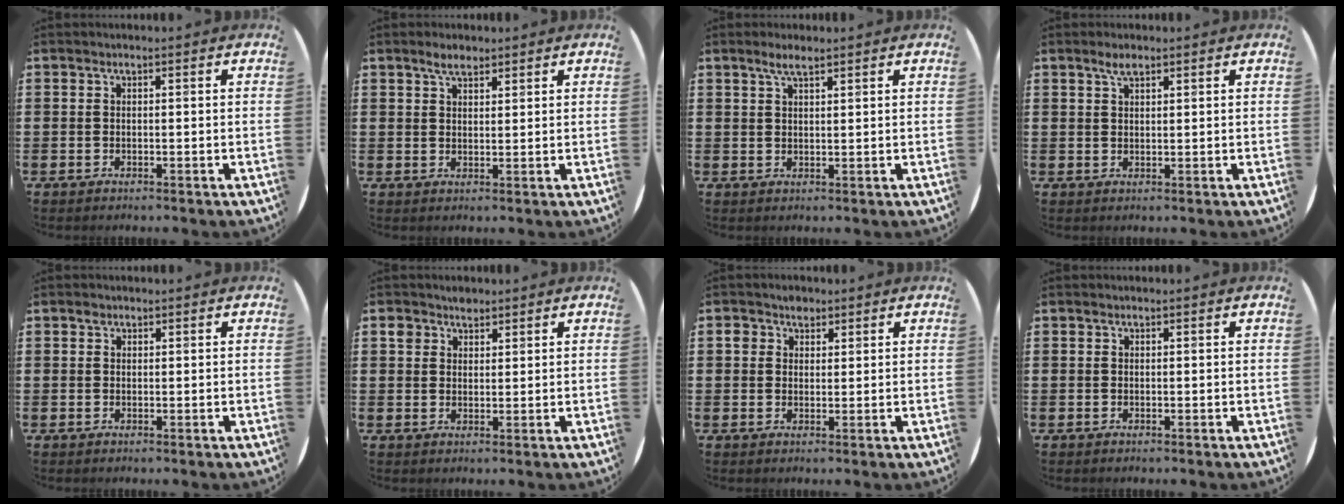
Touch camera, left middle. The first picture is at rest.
{"total": 2.8, "force": [2.3, 1.1, 1.3], "torque": [-0.020, 0.002, 0.040]}
{"total": 2.6, "force": [2.0, 0.5, 1.6], "torque": [-0.033, 0.005, 0.035]}
{"total": 2.0, "force": [1.5, 0.6, 1.2], "torque": [-0.019, 0.001, 0.024]}
{"total": 0.7, "force": [0.5, 0.4, 0.1], "torque": [0.006, -0.001, 0.008]}
{"total": 2.5, "force": [2.0, 1.4, 0.2], "torque": [0.008, -0.002, 0.037]}
{"total": 2.3, "force": [1.7, 1.6, 0.4], "torque": [-0.003, 0.003, 0.030]}
{"total": 0.0}